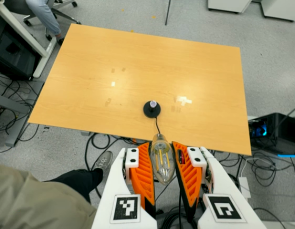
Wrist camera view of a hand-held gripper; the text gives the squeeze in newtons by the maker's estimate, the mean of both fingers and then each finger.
{"total": 19.6, "left": 22.0, "right": 17.2}